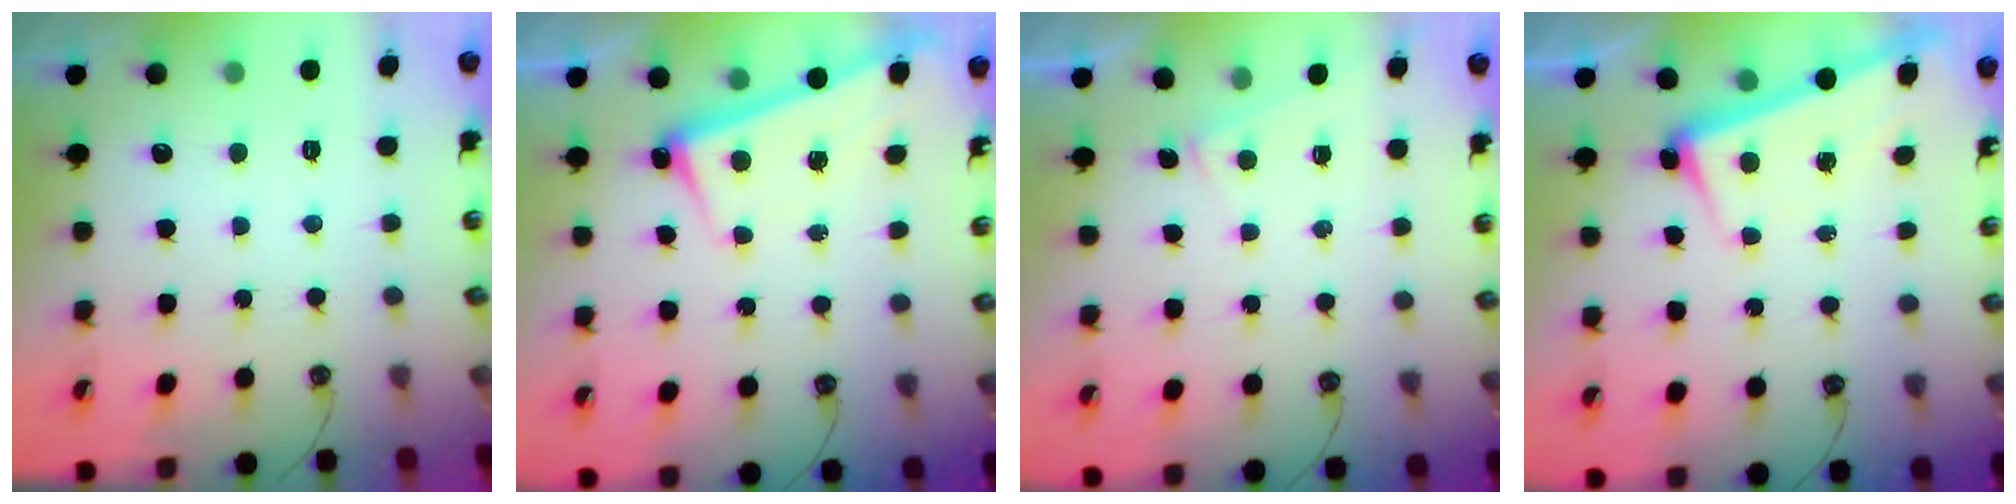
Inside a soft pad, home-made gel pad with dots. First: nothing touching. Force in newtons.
{"total": 2.6, "press": 2.5, "slide": 0.7}
{"total": 4.9, "press": 4.9, "slide": 0.1}
{"total": 2.5, "press": 2.3, "slide": 1.0}